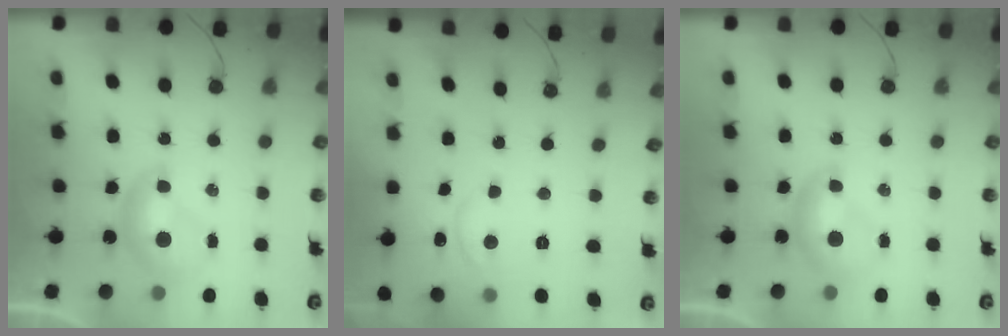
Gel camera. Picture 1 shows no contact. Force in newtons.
{"total": 1.2, "press": 1.0, "slide": 0.6}
{"total": 0.0}